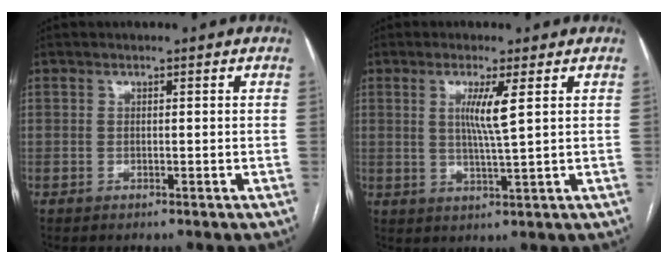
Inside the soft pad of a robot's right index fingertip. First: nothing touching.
{"total": 4.9, "force": [1.4, -0.7, 4.7], "torque": [-0.092, -0.007, 0.028]}